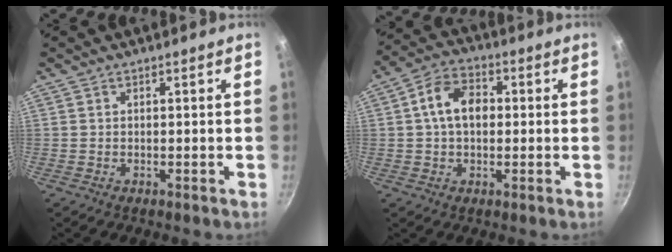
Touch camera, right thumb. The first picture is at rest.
{"total": 9.4, "force": [0.9, 6.4, 6.8], "torque": [-0.097, 0.023, 0.002]}